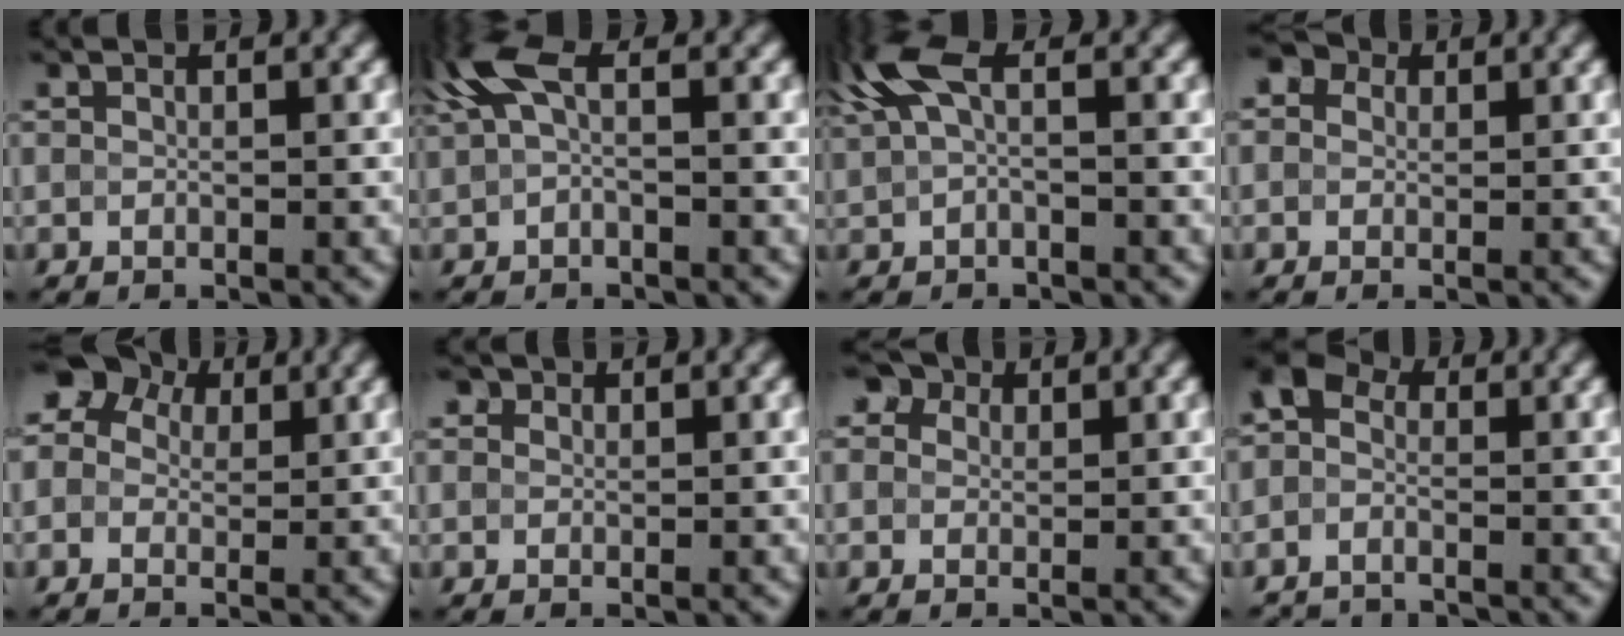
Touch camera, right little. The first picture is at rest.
{"total": 3.4, "force": [0.6, 1.4, 3.1], "torque": [-0.074, 0.002, 0.002]}
{"total": 3.7, "force": [1.0, 1.4, 3.3], "torque": [-0.076, 0.002, 0.013]}
{"total": 3.7, "force": [1.6, 2.8, 1.7], "torque": [-0.012, 0.026, -0.025]}
{"total": 6.3, "force": [1.9, 5.1, 3.1], "torque": [-0.059, 0.037, -0.001]}
{"total": 1.7, "force": [1.0, 1.2, 0.6], "torque": [-0.002, 0.011, -0.009]}
{"total": 4.6, "force": [2.5, 3.2, 2.1], "torque": [-0.033, 0.033, 0.001]}
{"total": 4.3, "force": [-2.9, 2.8, 1.6], "torque": [-0.020, 0.004, -0.054]}